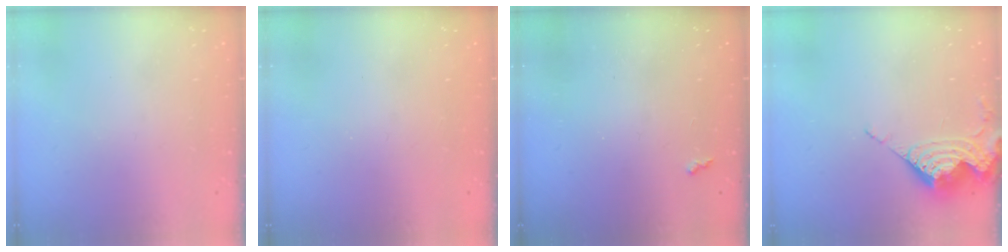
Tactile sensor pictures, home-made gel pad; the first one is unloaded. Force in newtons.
{"total": 1.1, "press": 1.0, "slide": 0.1}
{"total": 1.9, "press": 1.8, "slide": 0.5}
{"total": 8.6, "press": 8.5, "slide": 0.9}